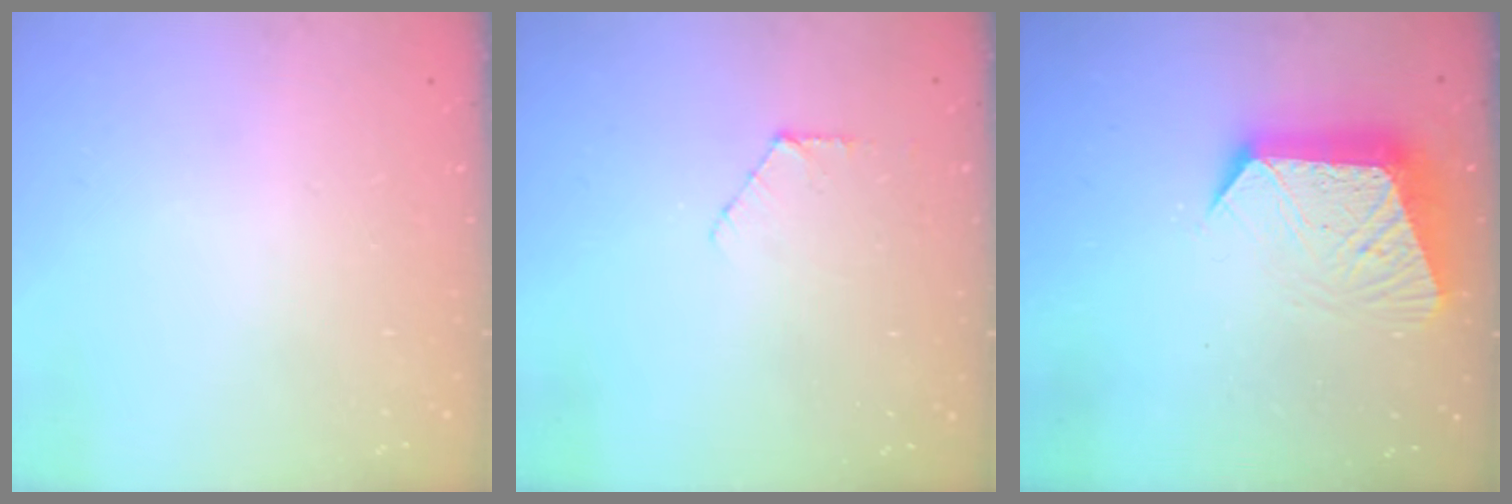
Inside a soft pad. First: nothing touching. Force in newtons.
{"total": 5.7, "press": 5.7, "slide": 0.6}
{"total": 12.3, "press": 12.2, "slide": 1.3}